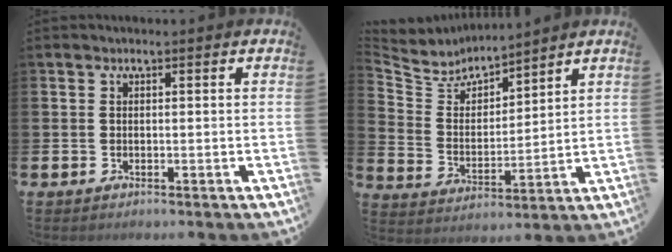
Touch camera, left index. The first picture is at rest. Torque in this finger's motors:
{"motor_torque": [-0.36, -0.55, -0.02, -0.05]}